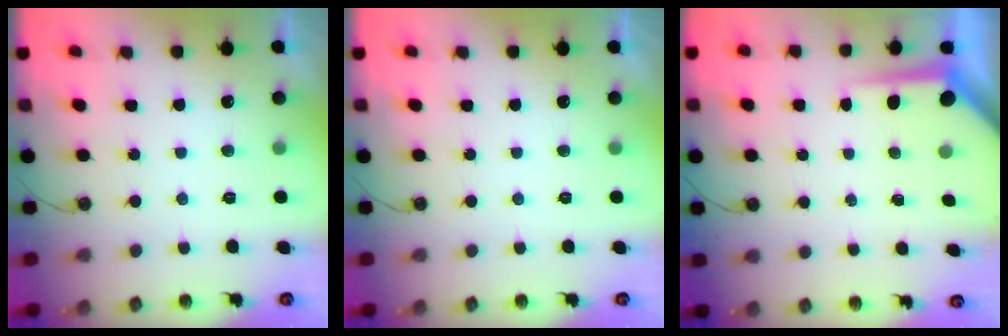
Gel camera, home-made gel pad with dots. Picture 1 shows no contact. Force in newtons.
{"total": 0.0}
{"total": 5.4, "press": 5.4, "slide": 0.1}